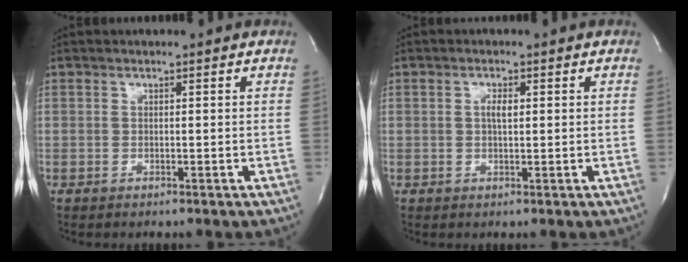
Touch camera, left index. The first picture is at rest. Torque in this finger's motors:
{"motor_torque": [0.10, 0.06, 0.01, 0.03]}